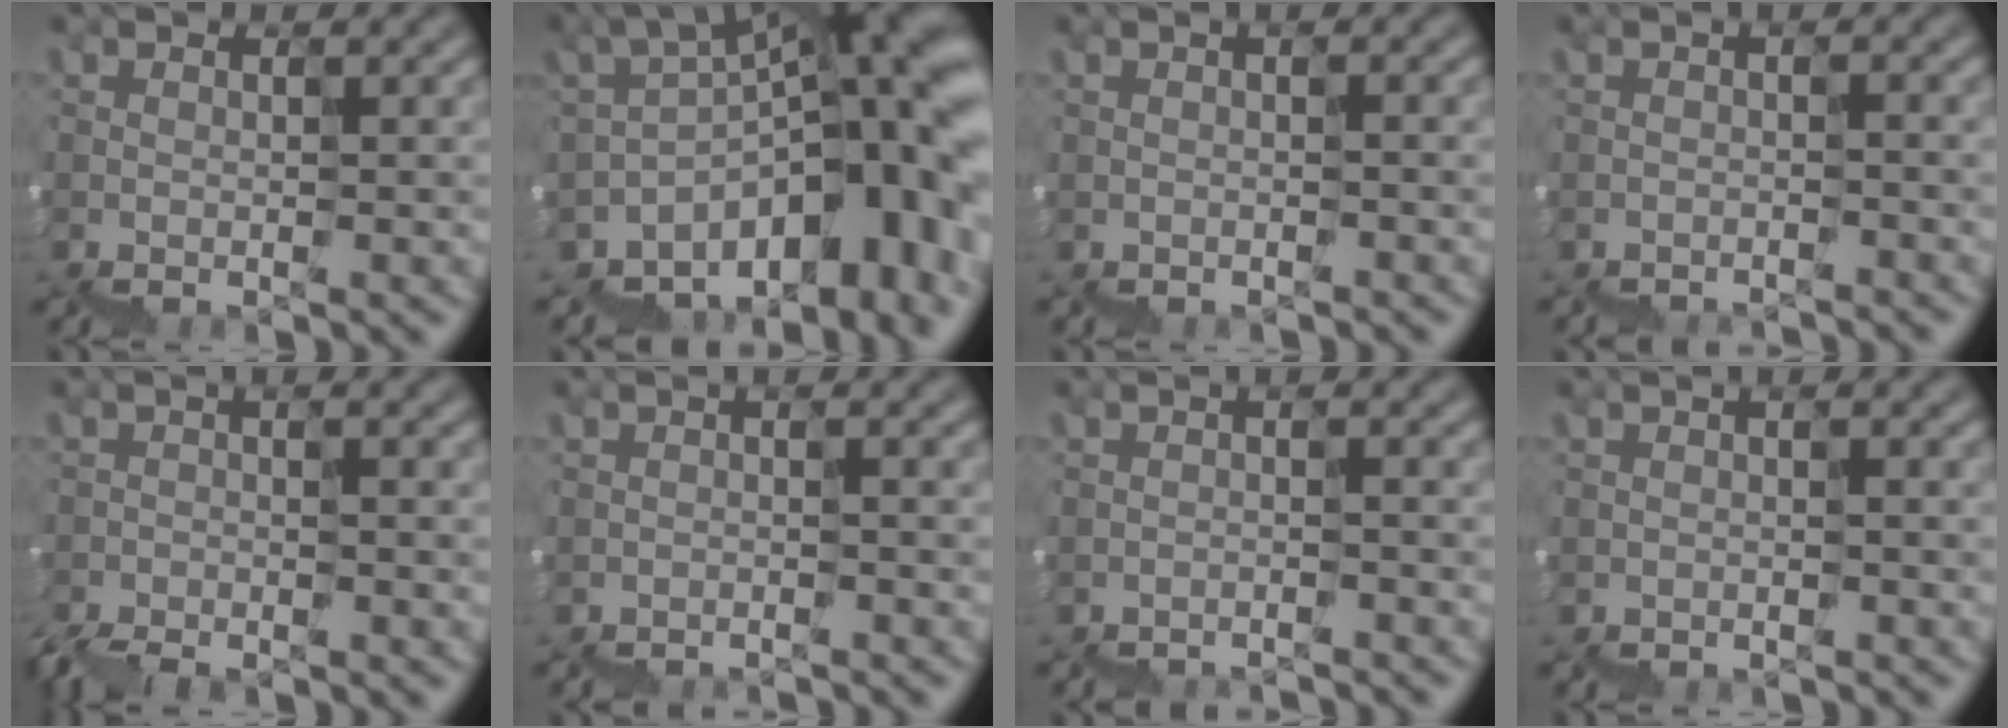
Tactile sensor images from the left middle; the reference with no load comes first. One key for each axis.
{"total": 14.5, "fx": -4.0, "fy": 7.2, "fz": 11.9, "tx": -0.159, "ty": 0.006, "tz": -0.043}
{"total": 1.4, "fx": -1.4, "fy": 0.2, "fz": 0.3, "tx": 0.006, "ty": 0.001, "tz": -0.010}
{"total": 3.1, "fx": -3.0, "fy": 0.2, "fz": 0.2, "tx": 0.005, "ty": 0.010, "tz": -0.035}
{"total": 3.1, "fx": -3.1, "fy": 0.1, "fz": 0.5, "tx": -0.017, "ty": 0.000, "tz": -0.054}
{"total": 2.2, "fx": -2.2, "fy": 0.1, "fz": 0.2, "tx": 0.009, "ty": 0.003, "tz": -0.024}
{"total": 3.4, "fx": -3.4, "fy": 0.3, "fz": 0.3, "tx": 0.002, "ty": 0.012, "tz": -0.039}
{"total": 1.6, "fx": -1.5, "fy": 0.2, "fz": 0.3, "tx": 0.006, "ty": 0.002, "tz": -0.012}